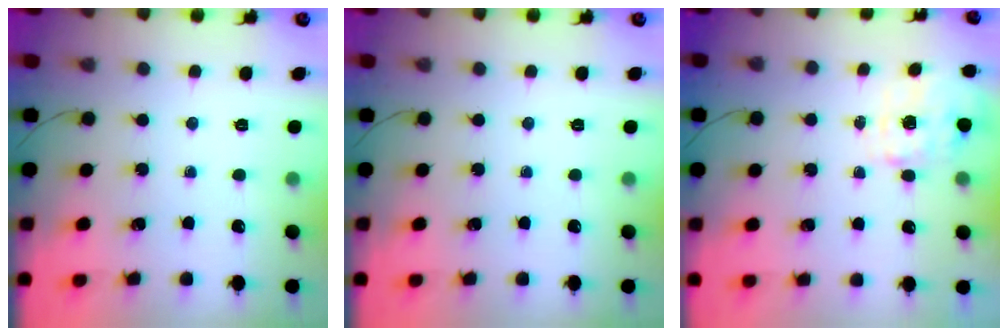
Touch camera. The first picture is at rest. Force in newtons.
{"total": 0.0}
{"total": 2.3, "press": 2.2, "slide": 0.6}